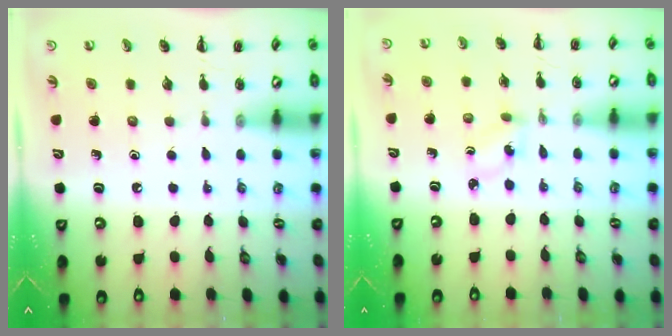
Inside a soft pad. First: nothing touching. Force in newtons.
{"total": 2.0, "press": 1.8, "slide": 0.8}